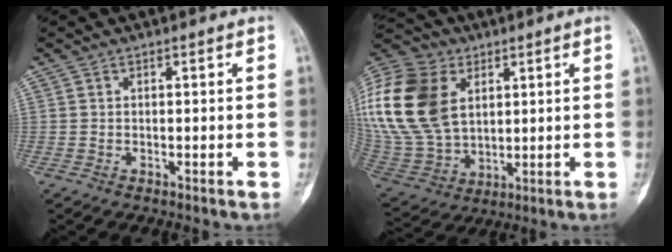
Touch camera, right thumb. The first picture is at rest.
{"total": 26.6, "force": [7.6, 18.6, 17.5], "torque": [-0.398, 0.008, 0.156]}